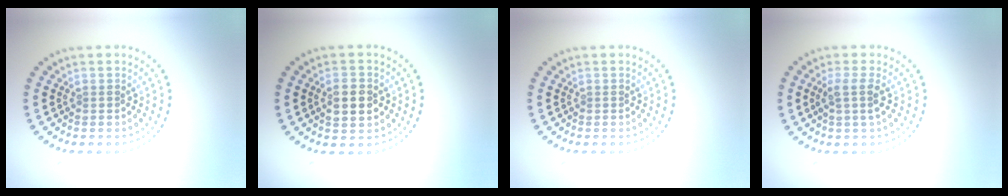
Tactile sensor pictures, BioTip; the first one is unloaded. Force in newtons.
{"total": 2.9, "press": 2.9, "slide": 0.2}
{"total": 0.0}
{"total": 1.9, "press": 1.6, "slide": 1.1}